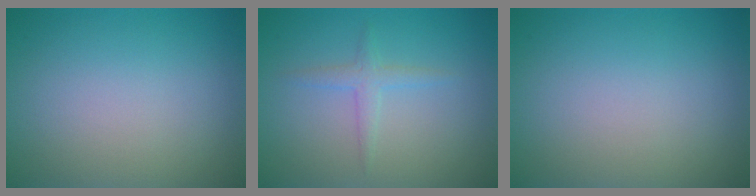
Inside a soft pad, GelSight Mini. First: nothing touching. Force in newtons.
{"total": 1.5, "press": 1.5, "slide": 0.0}
{"total": 0.0}